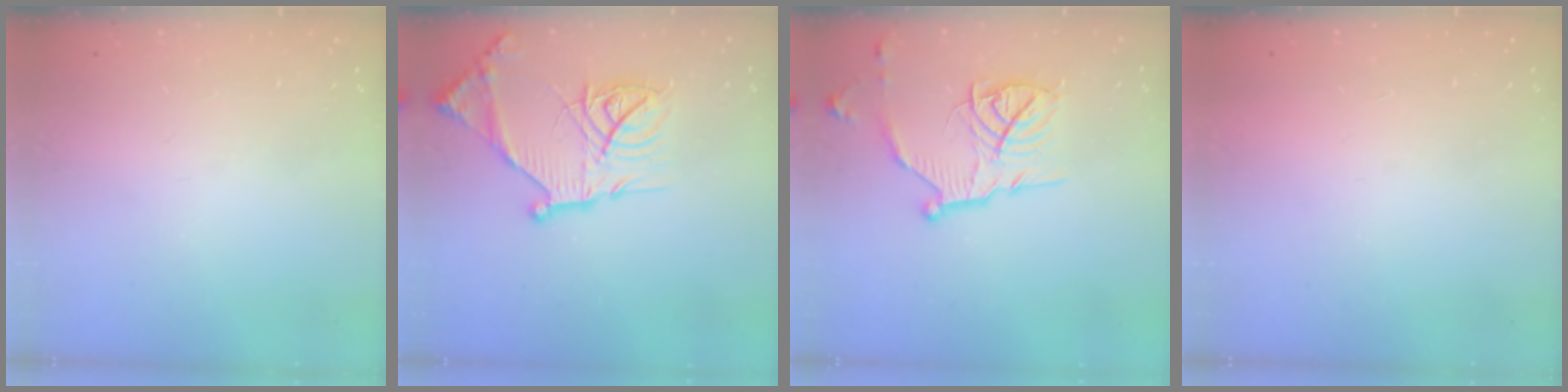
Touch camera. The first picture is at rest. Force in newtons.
{"total": 20.2, "press": 20.1, "slide": 1.9}
{"total": 14.6, "press": 14.5, "slide": 1.3}
{"total": 1.5, "press": 1.5, "slide": 0.1}